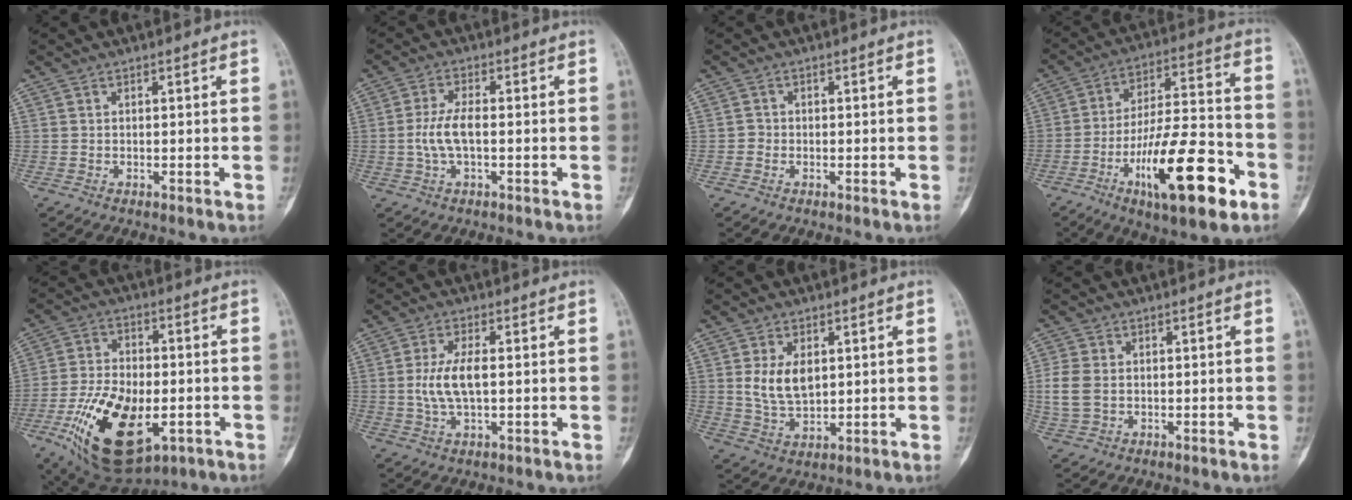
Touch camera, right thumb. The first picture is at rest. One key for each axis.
{"total": 5.5, "fx": -0.6, "fy": 2.2, "fz": 5.0, "tx": -0.113, "ty": 0.012, "tz": -0.014}
{"total": 1.1, "fx": -0.4, "fy": 1.0, "fz": 0.2, "tx": 0.010, "ty": 0.006, "tz": -0.010}
{"total": 21.6, "fx": -9.5, "fy": 6.7, "fz": 18.3, "tx": -0.306, "ty": 0.047, "tz": -0.150}
{"total": 20.8, "fx": -7.2, "fy": 11.0, "fz": 16.2, "tx": -0.285, "ty": 0.011, "tz": -0.104}
{"total": 6.8, "fx": 0.1, "fy": 2.7, "fz": 6.2, "tx": -0.132, "ty": 0.003, "tz": 0.000}
{"total": 8.0, "fx": 1.6, "fy": 4.9, "fz": 6.1, "tx": -0.100, "ty": -0.011, "tz": 0.040}
{"total": 5.5, "fx": 0.0, "fy": 4.0, "fz": 3.7, "tx": -0.085, "ty": 0.004, "tz": 0.003}